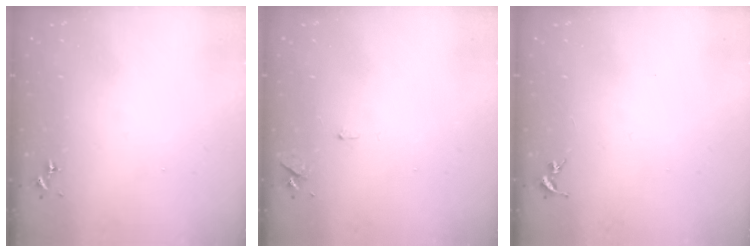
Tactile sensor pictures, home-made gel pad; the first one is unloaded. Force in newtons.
{"total": 5.6, "press": 5.5, "slide": 0.8}
{"total": 0.0}